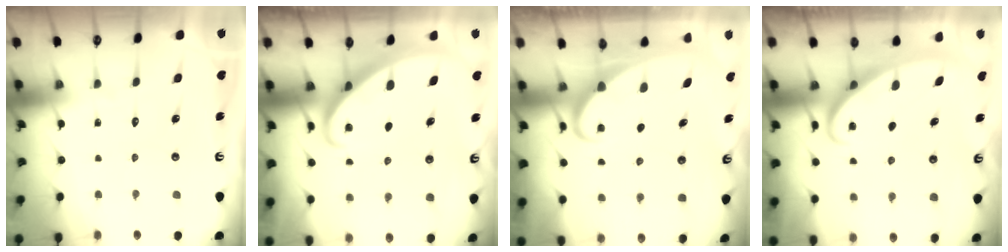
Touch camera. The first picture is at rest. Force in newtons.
{"total": 2.0, "press": 2.0, "slide": 0.2}
{"total": 2.0, "press": 2.0, "slide": 0.2}
{"total": 2.6, "press": 2.6, "slide": 0.4}